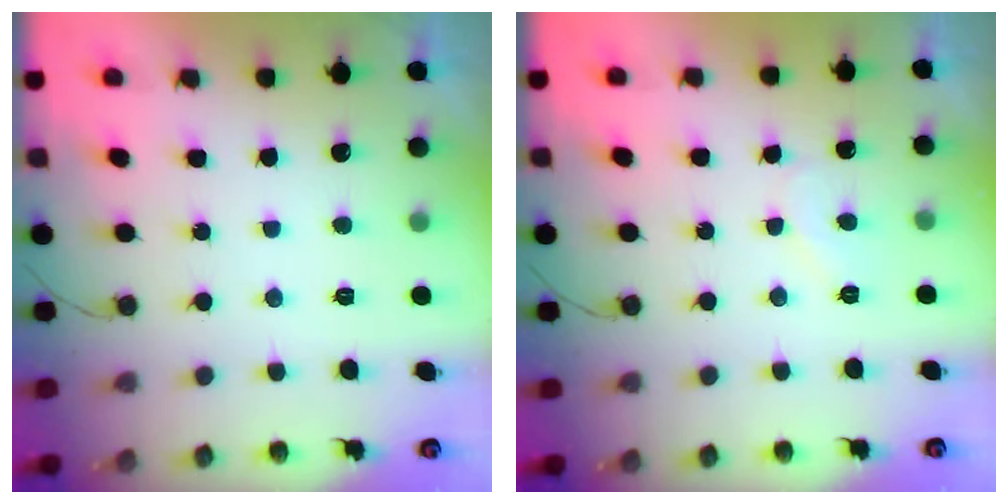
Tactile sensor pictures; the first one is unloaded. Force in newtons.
{"total": 4.9, "press": 4.9, "slide": 0.5}